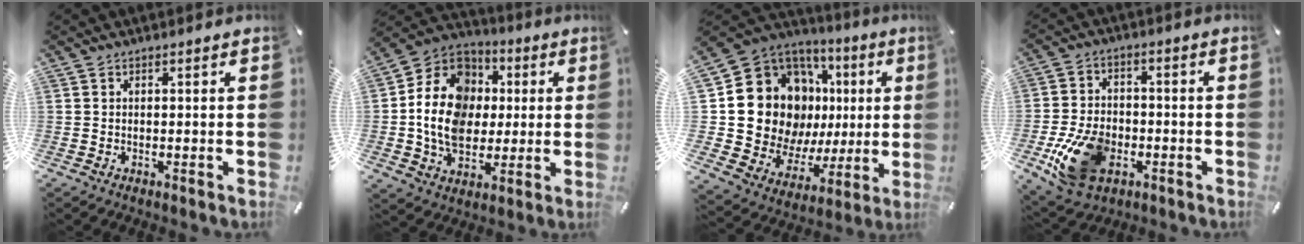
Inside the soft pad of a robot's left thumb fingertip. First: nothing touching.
{"total": 17.0, "force": [0.4, 14.2, 9.5], "torque": [-0.203, 0.015, 0.011]}
{"total": 20.4, "force": [4.5, 16.5, 11.3], "torque": [-0.199, -0.048, 0.108]}
{"total": 14.2, "force": [-4.8, 9.7, 9.2], "torque": [-0.193, 0.013, -0.085]}